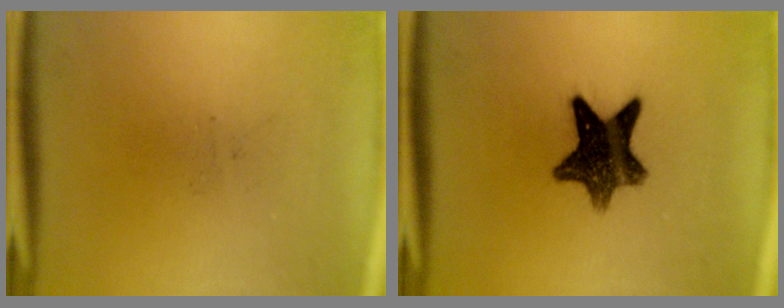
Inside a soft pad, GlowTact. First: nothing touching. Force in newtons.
{"total": 10.7}